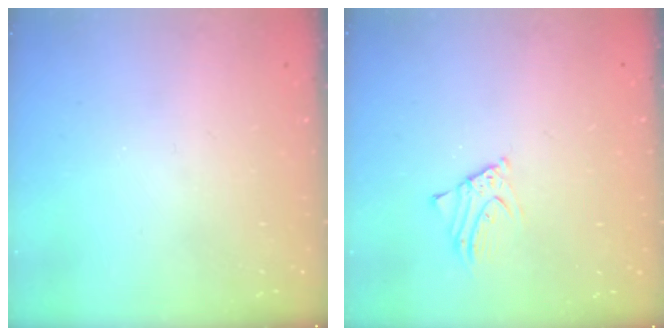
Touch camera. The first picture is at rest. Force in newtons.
{"total": 1.8, "press": 1.8, "slide": 0.2}